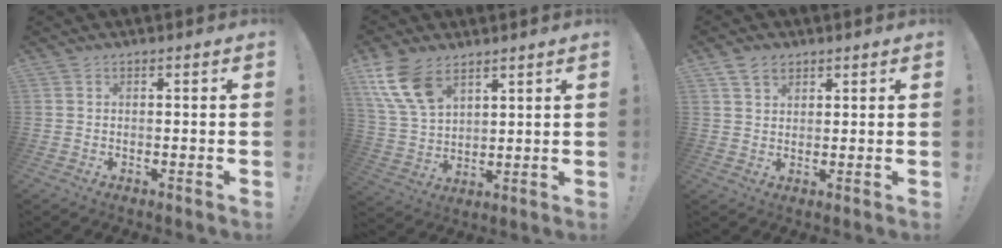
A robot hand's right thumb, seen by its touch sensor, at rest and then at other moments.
{"total": 12.9, "force": [7.7, 7.1, 7.5], "torque": [-0.161, -0.031, 0.150]}
{"total": 4.8, "force": [3.1, 3.1, 2.0], "torque": [-0.033, -0.009, 0.057]}